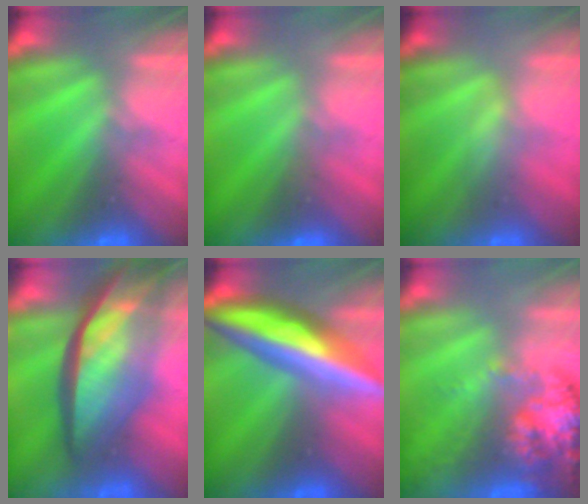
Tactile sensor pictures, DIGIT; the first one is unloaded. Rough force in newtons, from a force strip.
{"total": 3.1}
{"total": 2.1}
{"total": 8.1}
{"total": 5.5}
{"total": 8.0}